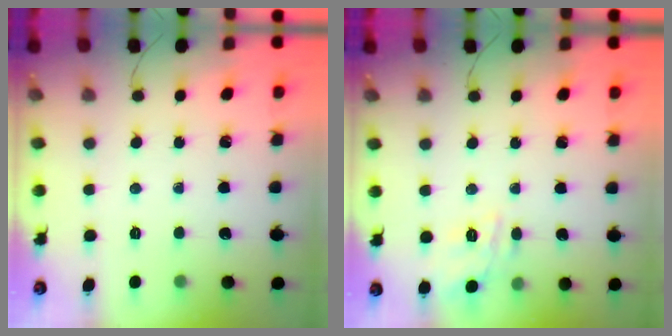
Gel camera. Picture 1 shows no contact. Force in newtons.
{"total": 10.7, "press": 10.6, "slide": 1.0}